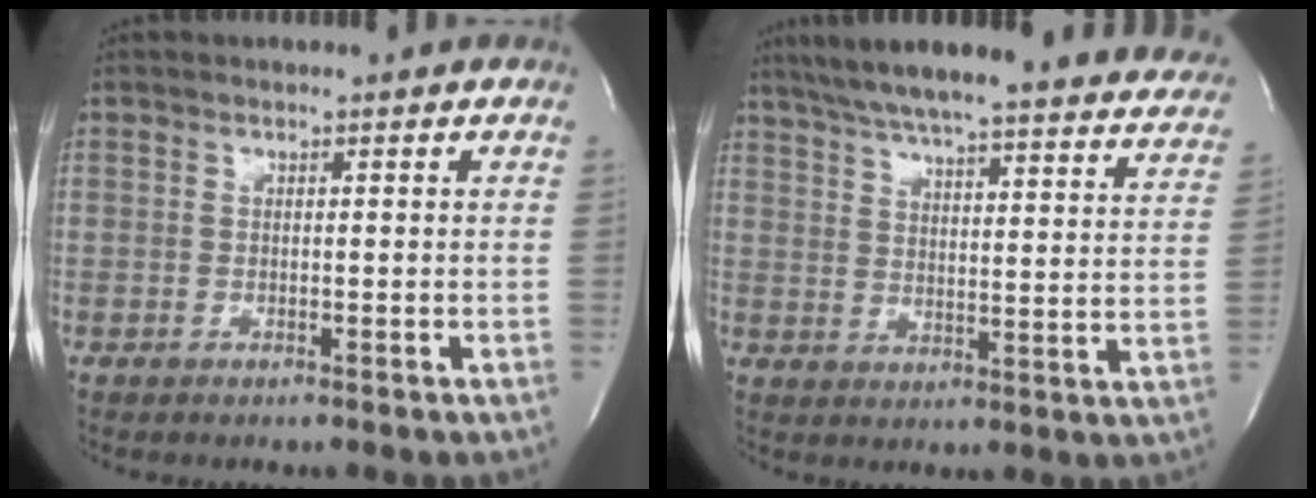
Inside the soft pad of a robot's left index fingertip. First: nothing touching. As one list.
[{"total": 32.1, "force": [28.3, 4.1, 14.5], "torque": [-0.223, -0.047, 0.347]}]